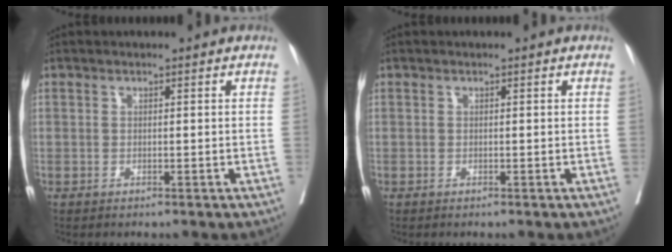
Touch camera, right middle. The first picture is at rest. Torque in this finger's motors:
{"motor_torque": [0.35, -0.36, -0.37, -0.21]}